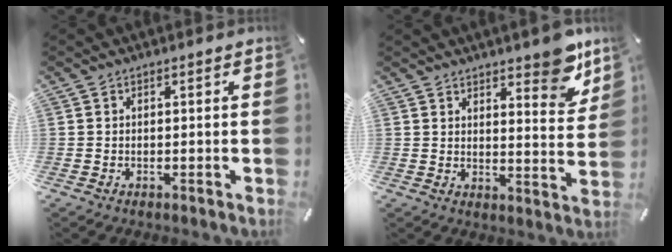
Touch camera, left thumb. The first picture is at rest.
{"total": 9.0, "force": [7.4, 3.1, 4.0], "torque": [-0.029, -0.060, 0.124]}